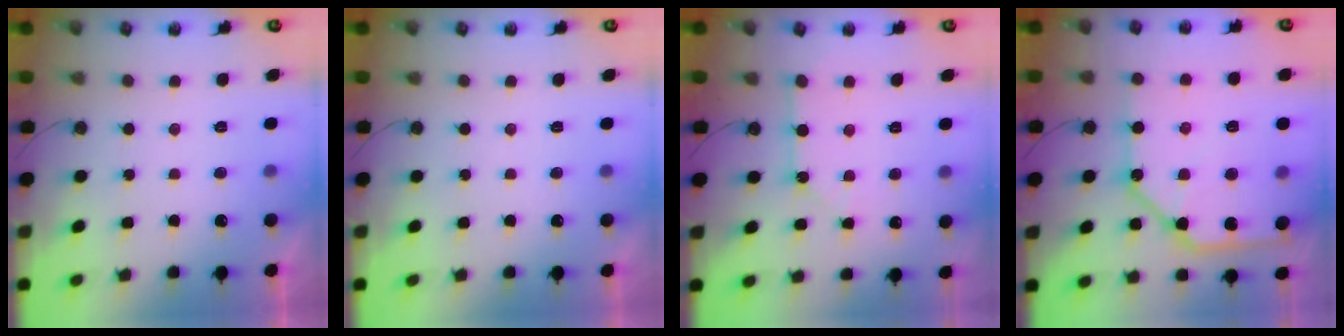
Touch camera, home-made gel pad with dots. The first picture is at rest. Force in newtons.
{"total": 0.0}
{"total": 2.8, "press": 2.8, "slide": 0.1}
{"total": 19.6, "press": 19.6, "slide": 1.4}